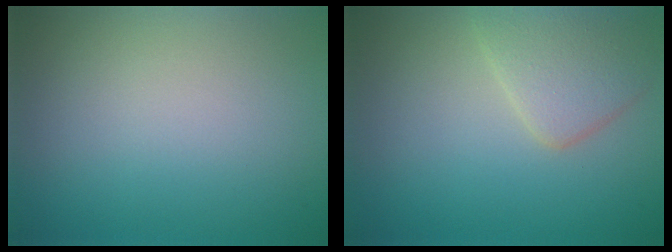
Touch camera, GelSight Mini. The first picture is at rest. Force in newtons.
{"total": 3.4, "press": 3.4, "slide": 0.4}